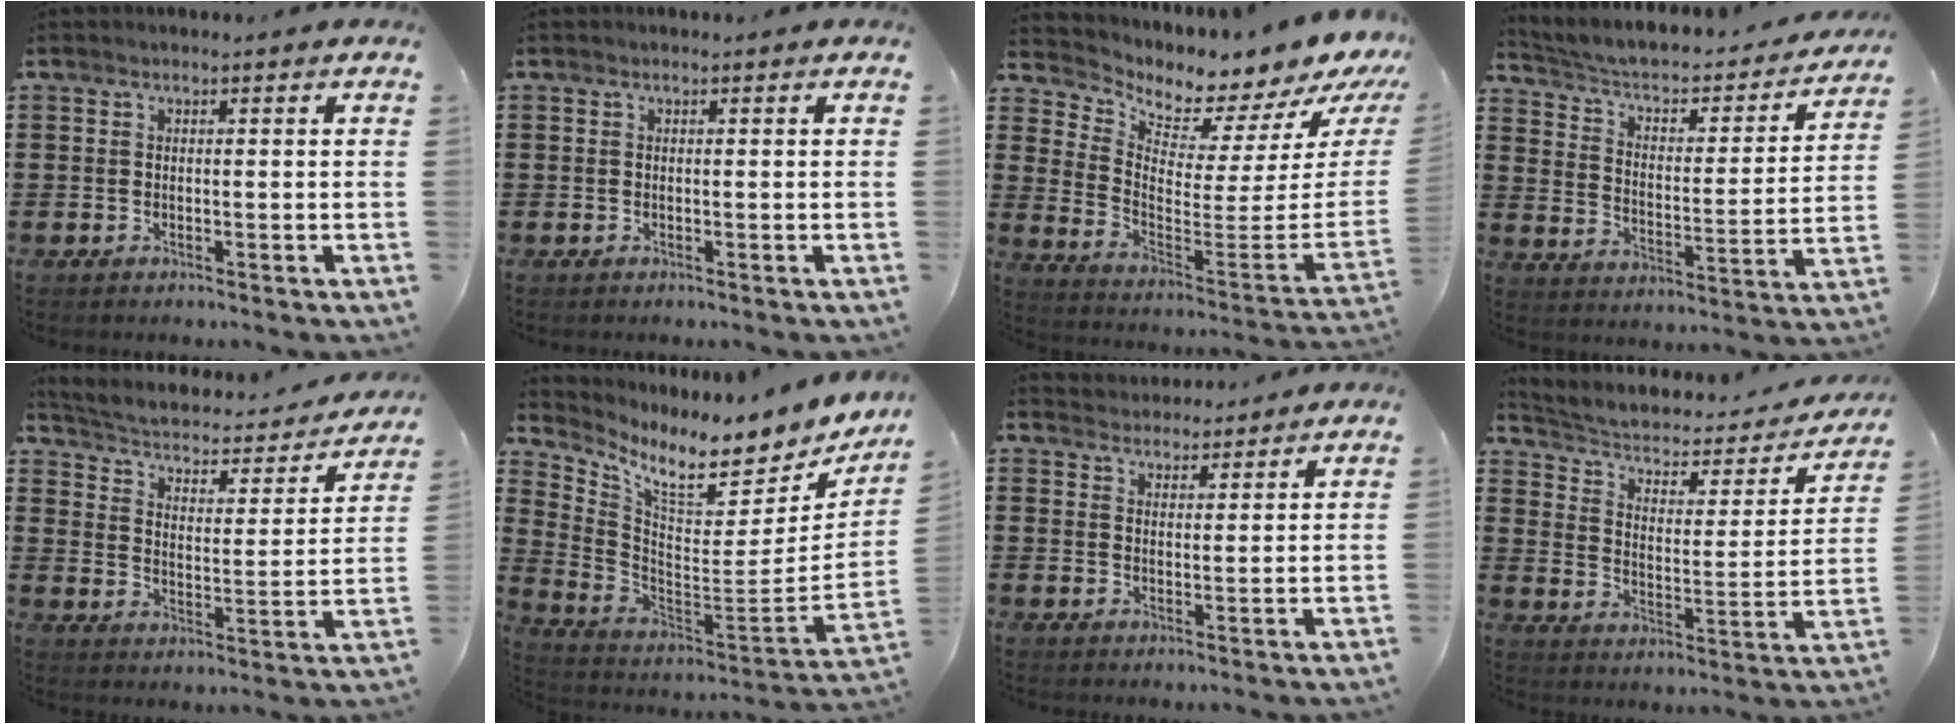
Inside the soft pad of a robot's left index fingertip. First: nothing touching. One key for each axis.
{"total": 0.0}
{"total": 3.5, "fx": 3.5, "fy": 0.3, "fz": -0.5, "tx": -0.006, "ty": -0.073, "tz": 0.050}
{"total": 3.6, "fx": 2.3, "fy": 1.7, "fz": 2.1, "tx": -0.055, "ty": -0.023, "tz": 0.029}
{"total": 2.3, "fx": 1.8, "fy": 0.9, "fz": 1.2, "tx": -0.039, "ty": -0.023, "tz": 0.019}
{"total": 7.7, "fx": 6.3, "fy": 1.0, "fz": 4.3, "tx": -0.093, "ty": -0.064, "tz": 0.100}
{"total": 3.2, "fx": 3.1, "fy": 0.6, "fz": -0.5, "tx": -0.001, "ty": -0.009, "tz": 0.059}
{"total": 3.6, "fx": 2.3, "fy": 1.9, "fz": 2.0, "tx": -0.053, "ty": -0.017, "tz": 0.030}